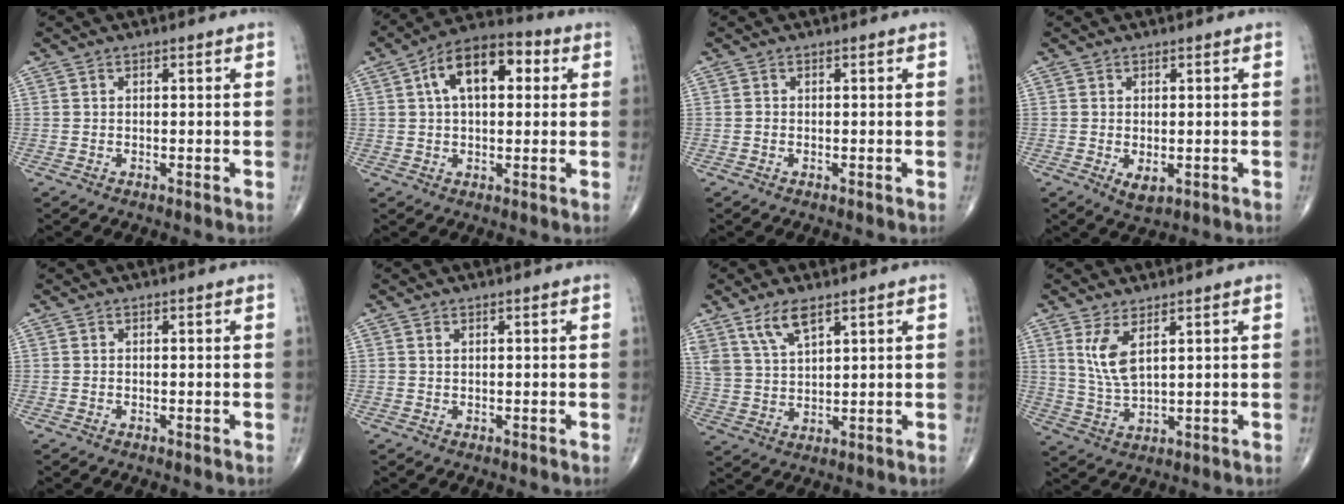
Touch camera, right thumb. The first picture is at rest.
{"total": 11.9, "force": [3.0, 6.6, 9.4], "torque": [-0.137, 0.026, 0.039]}
{"total": 0.0}
{"total": 2.8, "force": [-0.5, 1.6, 2.3], "torque": [-0.031, -0.005, 0.000]}
{"total": 0.0}
{"total": 0.5, "force": [0.3, 0.3, 0.4], "torque": [-0.008, 0.002, 0.007]}
{"total": 7.1, "force": [4.7, 2.6, 4.7], "torque": [-0.090, -0.018, 0.098]}
{"total": 6.4, "force": [2.8, 2.2, 5.3], "torque": [-0.110, -0.021, 0.069]}